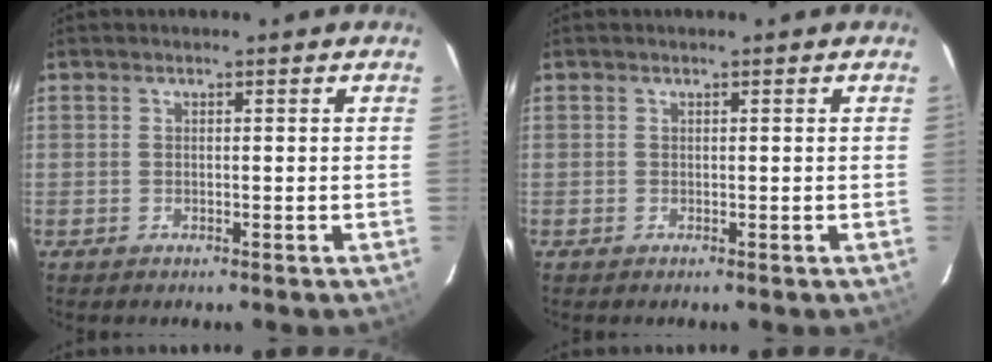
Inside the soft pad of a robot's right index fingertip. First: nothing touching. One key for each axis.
{"total": 0.0}